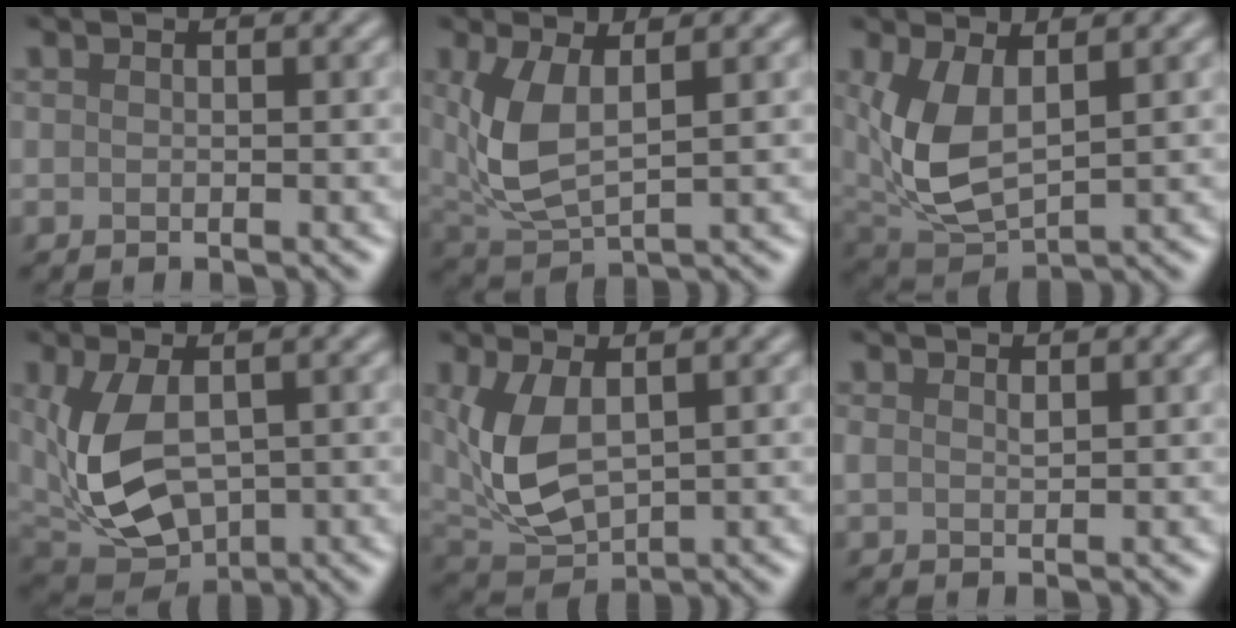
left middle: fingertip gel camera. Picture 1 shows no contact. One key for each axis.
{"total": 5.3, "fx": 1.2, "fy": 2.5, "fz": 4.6, "tx": -0.111, "ty": -0.006, "tz": 0.031}
{"total": 6.4, "fx": 1.3, "fy": 3.3, "fz": 5.4, "tx": -0.134, "ty": -0.009, "tz": 0.031}
{"total": 8.0, "fx": 0.2, "fy": 4.7, "fz": 6.5, "tx": -0.146, "ty": -0.012, "tz": 0.015}
{"total": 5.8, "fx": 1.0, "fy": 3.1, "fz": 4.8, "tx": -0.118, "ty": -0.005, "tz": 0.027}
{"total": 1.0, "fx": 0.5, "fy": 0.5, "fz": 0.7, "tx": -0.019, "ty": 0.000, "tz": 0.013}